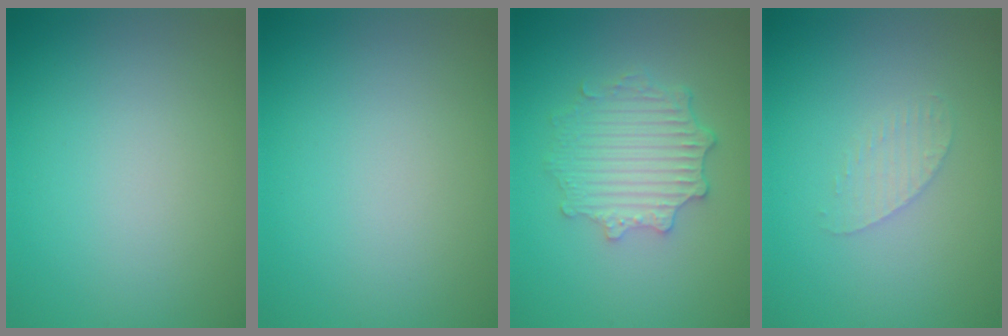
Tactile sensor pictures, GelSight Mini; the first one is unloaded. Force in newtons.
{"total": 0.0}
{"total": 4.3, "press": 3.5, "slide": 2.4}
{"total": 1.4, "press": 1.4, "slide": 0.1}